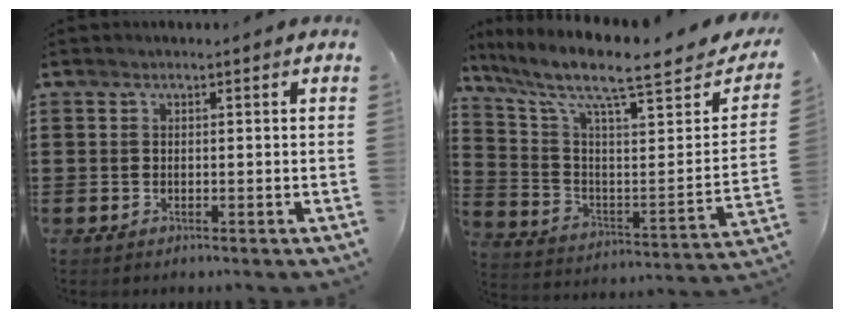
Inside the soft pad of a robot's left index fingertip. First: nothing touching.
{"total": 9.3, "force": [7.3, 1.5, 5.5], "torque": [-0.127, -0.062, 0.113]}